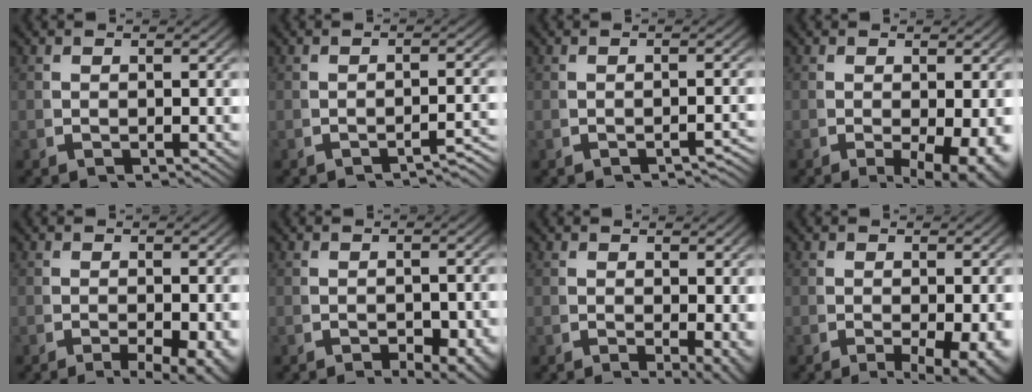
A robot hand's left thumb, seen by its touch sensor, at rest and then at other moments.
{"total": 3.0, "force": [-2.5, 0.5, 1.6], "torque": [-0.023, 0.000, -0.036]}
{"total": 2.3, "force": [-2.2, 0.4, 0.6], "torque": [-0.012, 0.000, -0.032]}
{"total": 5.5, "force": [-1.5, 2.7, 4.5], "torque": [-0.077, -0.026, -0.013]}
{"total": 4.9, "force": [-2.2, 2.1, 3.8], "torque": [-0.058, -0.024, -0.024]}
{"total": 4.3, "force": [-2.2, 2.2, 3.0], "torque": [-0.043, -0.024, -0.028]}
{"total": 2.8, "force": [-0.5, 1.0, 2.5], "torque": [-0.032, -0.017, 0.000]}
{"total": 5.1, "force": [-1.7, 2.3, 4.2], "torque": [-0.068, -0.024, -0.016]}